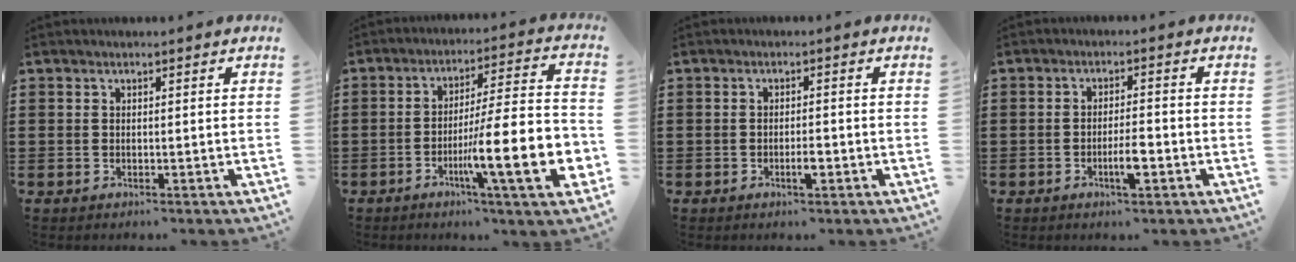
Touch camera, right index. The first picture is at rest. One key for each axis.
{"total": 15.4, "fx": -5.1, "fy": 2.5, "fz": 14.3, "tx": -0.224, "ty": -0.015, "tz": -0.087}
{"total": 2.2, "fx": -0.8, "fy": 0.6, "fz": 2.0, "tx": -0.035, "ty": 0.001, "tz": -0.015}
{"total": 4.0, "fx": -1.5, "fy": 0.8, "fz": 3.7, "tx": -0.069, "ty": 0.001, "tz": -0.029}